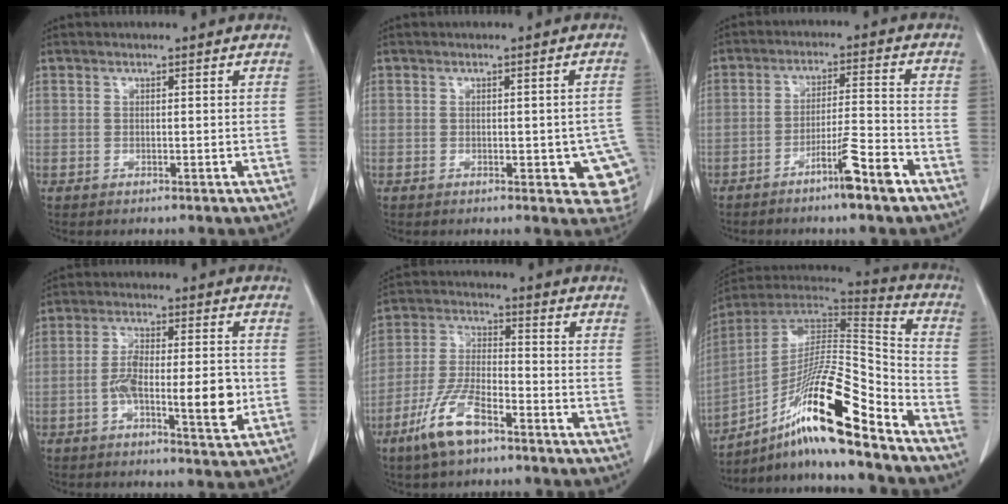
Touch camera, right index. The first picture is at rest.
{"total": 7.2, "force": [-1.6, 2.9, 6.3], "torque": [-0.052, 0.005, -0.014]}
{"total": 6.9, "force": [-4.6, -0.3, 5.2], "torque": [-0.085, 0.000, -0.081]}
{"total": 10.6, "force": [-2.2, 2.5, 10.1], "torque": [-0.169, 0.006, -0.034]}
{"total": 9.7, "force": [-6.1, 2.9, 7.0], "torque": [-0.155, -0.006, -0.118]}
{"total": 20.0, "force": [-12.6, 1.2, 15.5], "torque": [-0.273, 0.001, -0.220]}